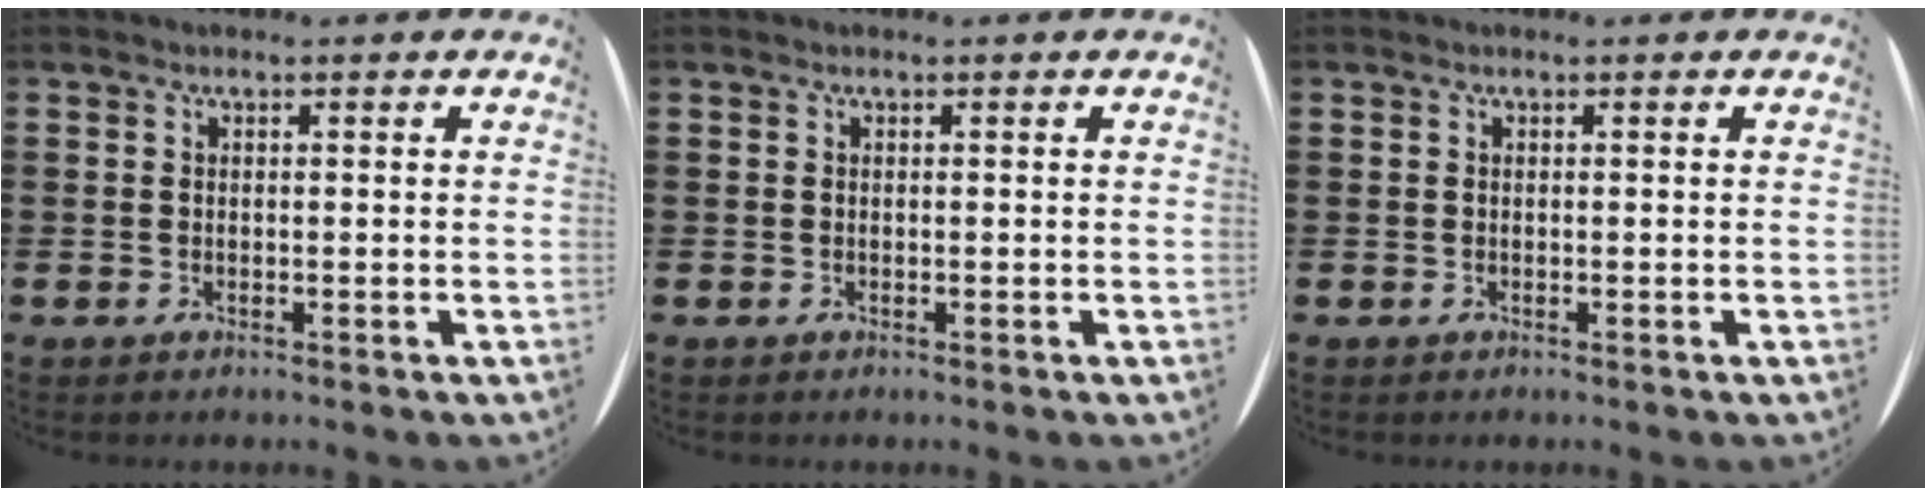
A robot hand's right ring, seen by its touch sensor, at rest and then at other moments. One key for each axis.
{"total": 0.0}
{"total": 0.0}